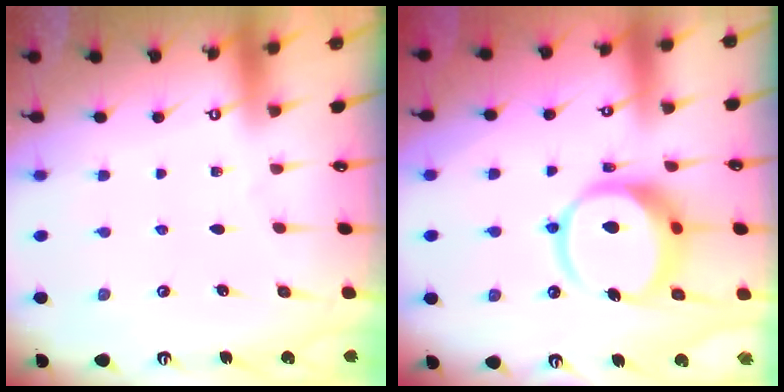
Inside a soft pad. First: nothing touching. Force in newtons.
{"total": 13.6, "press": 13.5, "slide": 1.6}